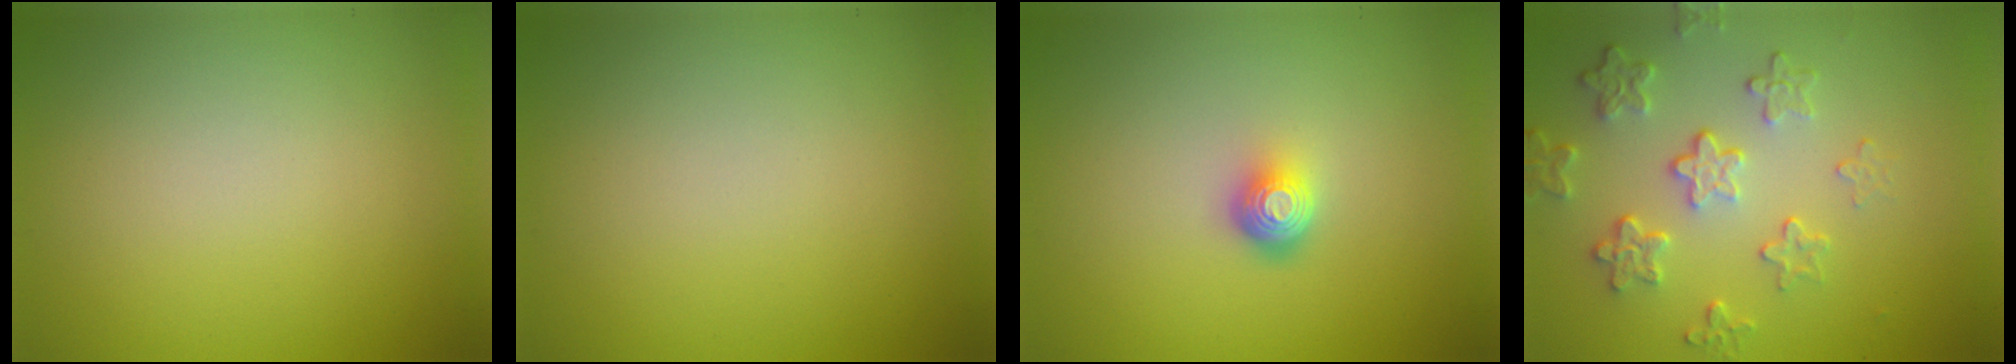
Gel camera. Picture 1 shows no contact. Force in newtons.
{"total": 0.0}
{"total": 2.3, "press": 1.4, "slide": 1.8}
{"total": 4.4, "press": 3.3, "slide": 2.9}